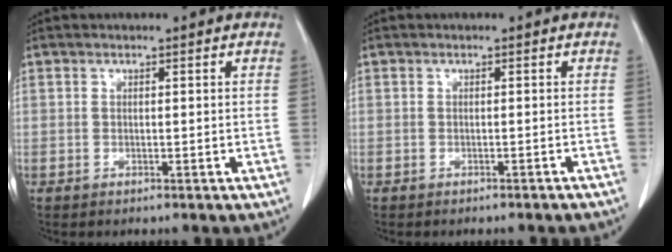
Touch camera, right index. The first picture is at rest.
{"total": 2.6, "force": [-2.4, 0.1, 0.9], "torque": [-0.014, -0.002, -0.028]}